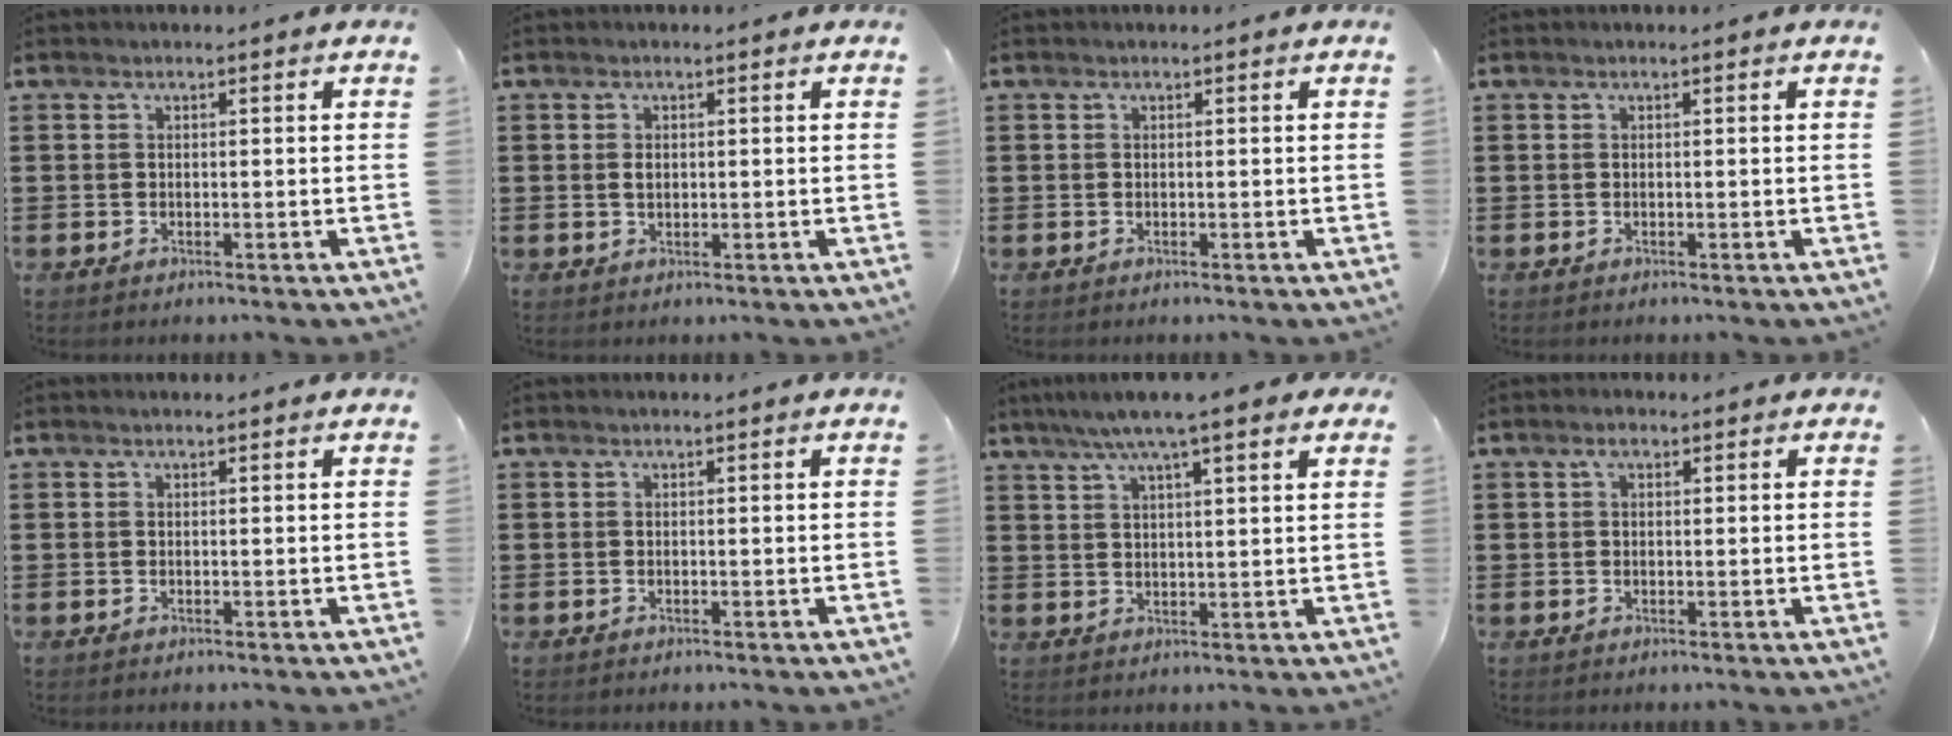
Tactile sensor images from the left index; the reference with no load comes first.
{"total": 1.4, "force": [0.2, 0.8, 1.1], "torque": [-0.025, 0.005, 0.004]}
{"total": 0.0}
{"total": 0.0}
{"total": 0.0}
{"total": 0.0}
{"total": 6.7, "force": [5.0, 0.7, 4.4], "torque": [-0.098, -0.003, 0.088]}
{"total": 1.9, "force": [0.9, 1.0, 1.4], "torque": [-0.023, 0.003, 0.013]}